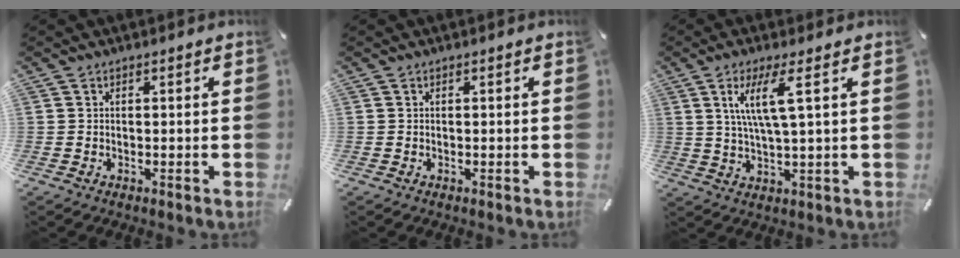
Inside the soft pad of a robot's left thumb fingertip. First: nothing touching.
{"total": 0.0}
{"total": 9.0, "force": [3.0, 1.2, 8.4], "torque": [-0.170, 0.002, 0.048]}